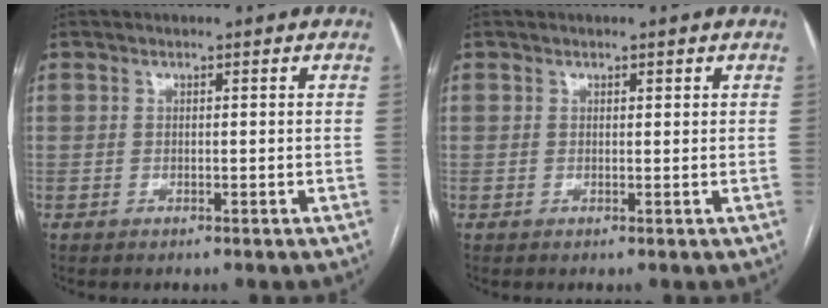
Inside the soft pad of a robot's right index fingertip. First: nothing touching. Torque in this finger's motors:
{"motor_torque": [-0.05, -0.04, 0.06, 0.00]}